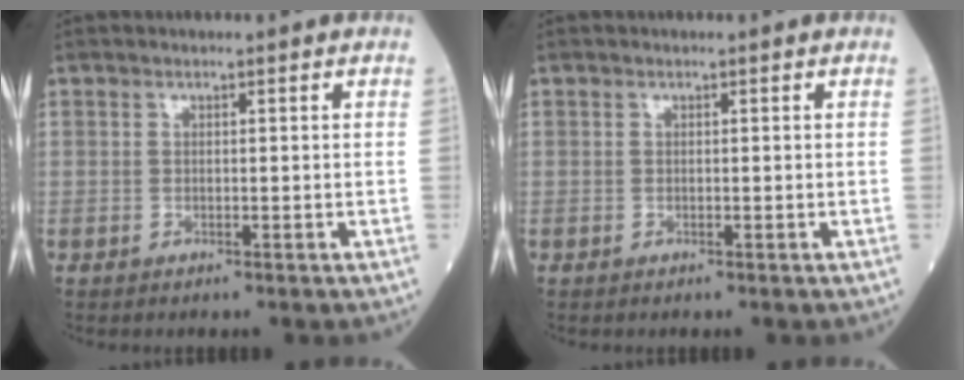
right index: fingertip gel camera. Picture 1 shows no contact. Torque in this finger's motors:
{"motor_torque": [0.02, 0.00, -0.04, 0.00]}